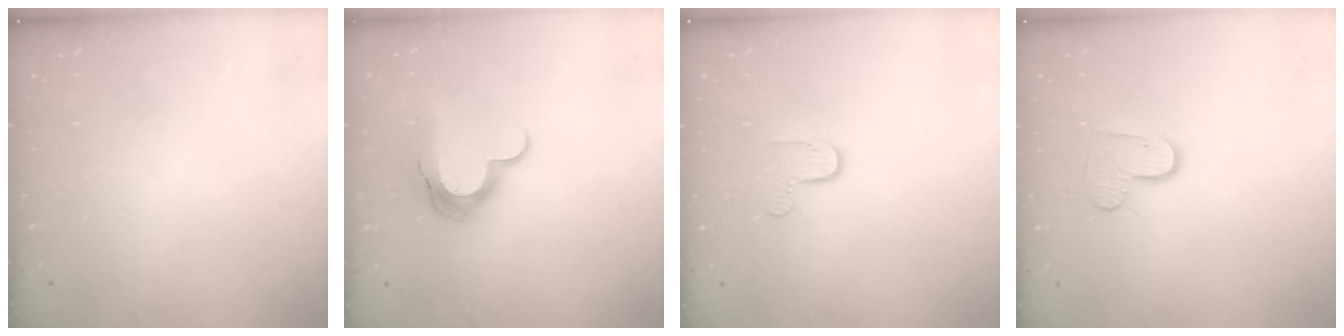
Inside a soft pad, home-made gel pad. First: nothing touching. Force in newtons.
{"total": 11.9, "press": 11.9, "slide": 0.6}
{"total": 4.7, "press": 4.7, "slide": 0.4}
{"total": 7.5, "press": 7.5, "slide": 0.5}